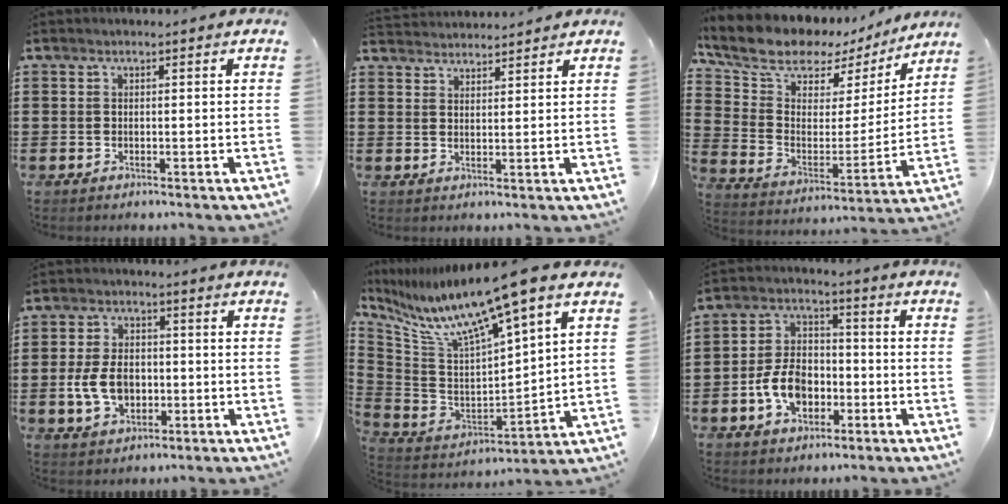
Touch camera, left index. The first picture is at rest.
{"total": 2.6, "force": [2.5, 0.0, -0.4], "torque": [-0.001, -0.008, 0.050]}
{"total": 10.2, "force": [8.6, 4.3, 3.4], "torque": [-0.096, -0.055, 0.151]}
{"total": 6.7, "force": [-1.2, 4.6, 4.8], "torque": [-0.109, -0.001, -0.029]}
{"total": 10.8, "force": [7.5, 0.2, 7.8], "torque": [-0.181, -0.055, 0.116]}
{"total": 8.1, "force": [-2.8, 5.6, 5.2], "torque": [-0.127, 0.010, -0.059]}